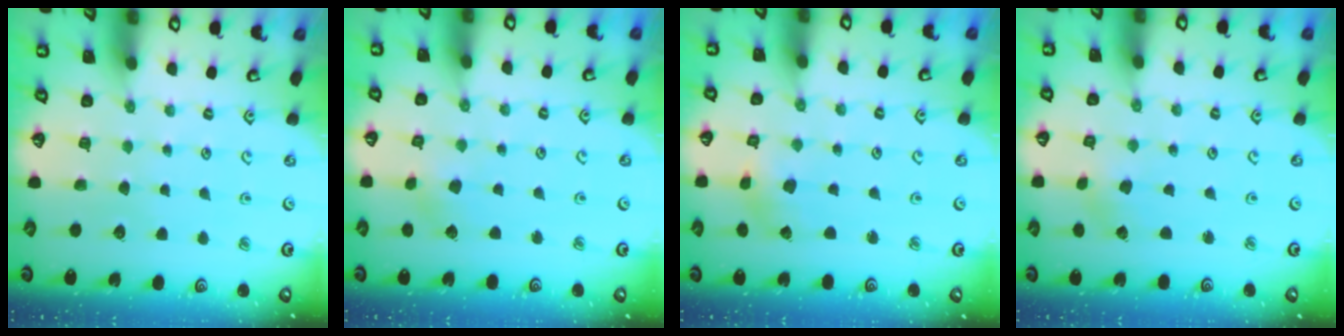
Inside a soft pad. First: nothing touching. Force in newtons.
{"total": 2.9, "press": 2.8, "slide": 0.3}
{"total": 1.2, "press": 1.2, "slide": 0.2}
{"total": 0.0}